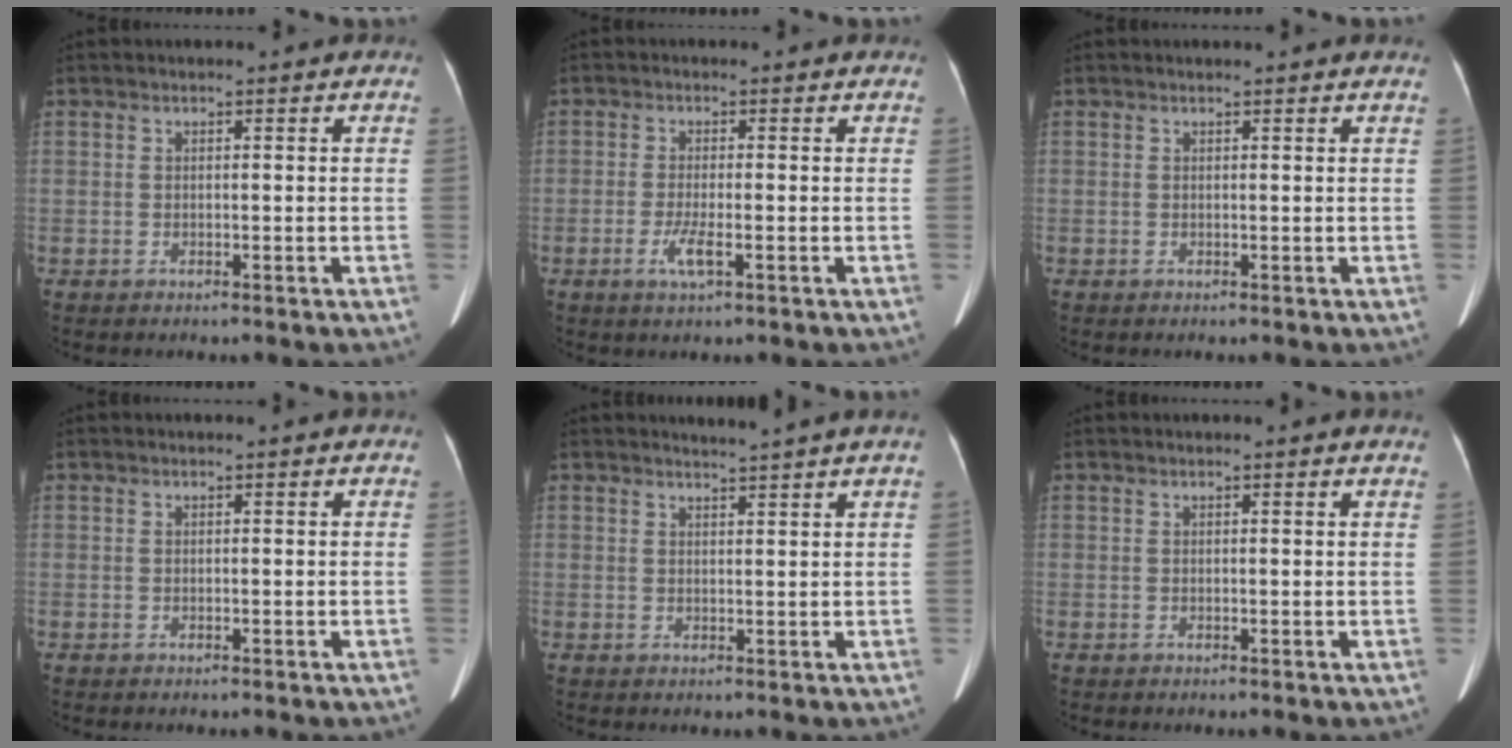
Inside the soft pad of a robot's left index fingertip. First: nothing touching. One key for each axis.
{"total": 2.9, "fx": -1.2, "fy": 0.3, "fz": 2.6, "tx": -0.058, "ty": -0.007, "tz": -0.024}
{"total": 1.3, "fx": 1.3, "fy": -0.1, "fz": 0.3, "tx": -0.012, "ty": 0.006, "tz": 0.012}
{"total": 0.8, "fx": 0.7, "fy": 0.0, "fz": 0.2, "tx": -0.006, "ty": 0.005, "tz": 0.011}
{"total": 2.7, "fx": 2.4, "fy": -1.2, "fz": 0.5, "tx": -0.013, "ty": -0.010, "tz": 0.038}
{"total": 1.8, "fx": 1.7, "fy": -0.3, "fz": 0.6, "tx": -0.021, "ty": 0.002, "tz": 0.017}